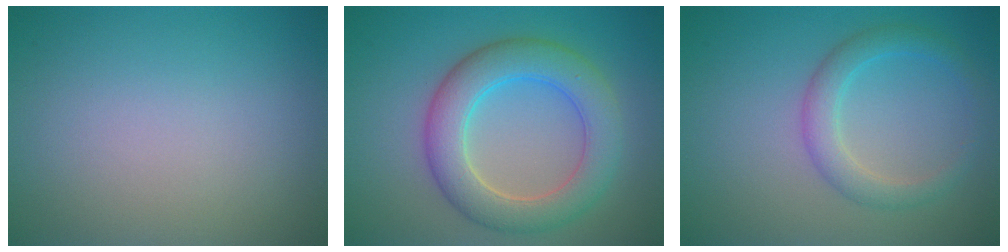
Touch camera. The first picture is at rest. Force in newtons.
{"total": 6.2, "press": 6.2, "slide": 0.5}
{"total": 2.8, "press": 2.8, "slide": 0.0}